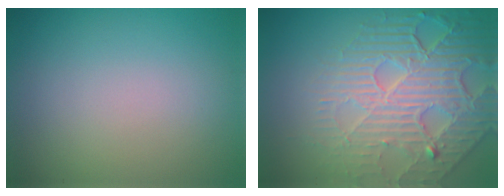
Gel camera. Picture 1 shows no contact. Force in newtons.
{"total": 7.0, "press": 5.5, "slide": 4.4}